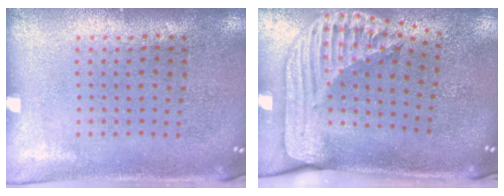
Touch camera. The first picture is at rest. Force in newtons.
{"total": 2.6, "press": 1.9, "slide": 1.8}